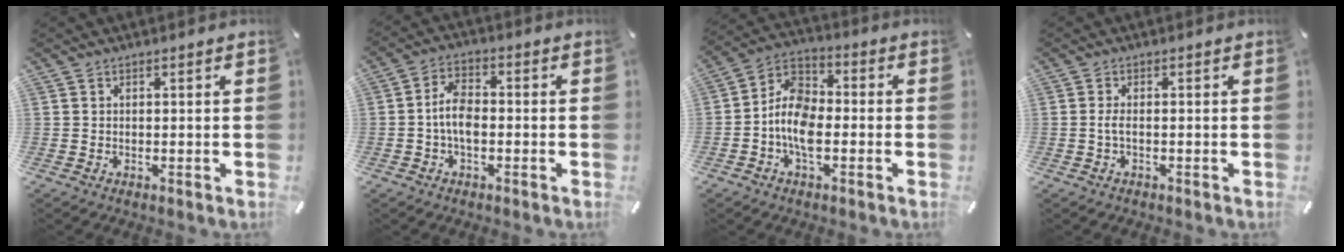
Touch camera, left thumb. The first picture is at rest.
{"total": 6.6, "force": [-1.5, 3.6, 5.3], "torque": [-0.111, 0.009, -0.030]}
{"total": 9.6, "force": [-3.4, 5.8, 6.8], "torque": [-0.152, 0.012, -0.065]}
{"total": 2.3, "force": [-0.6, 0.7, 2.1], "torque": [-0.053, -0.003, -0.016]}